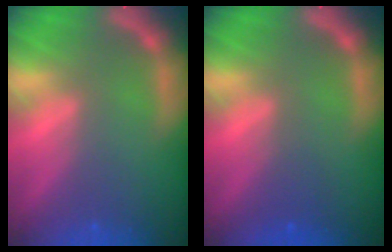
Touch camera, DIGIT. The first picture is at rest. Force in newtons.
{"total": 1.5}